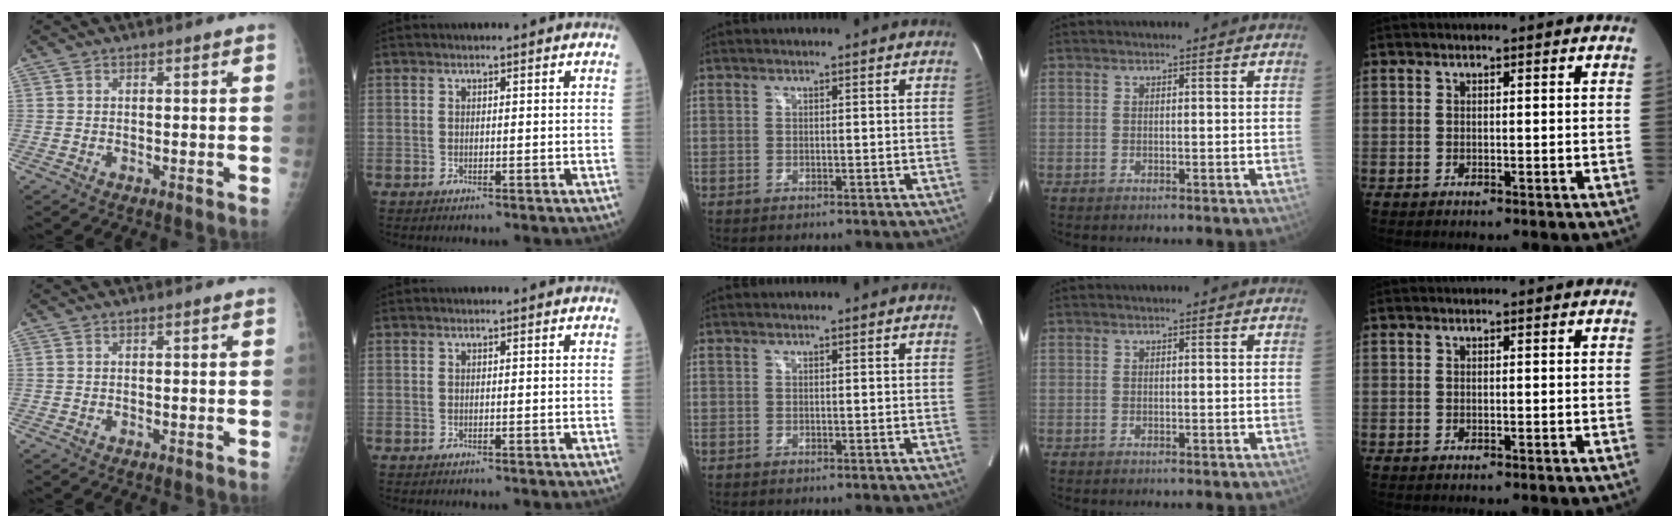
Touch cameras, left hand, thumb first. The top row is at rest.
{}